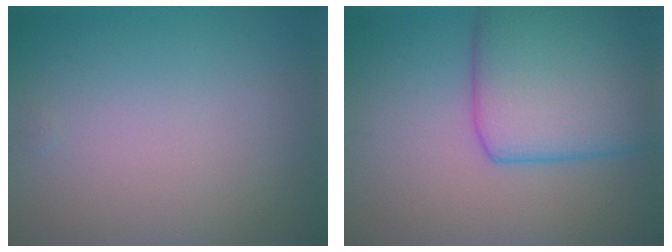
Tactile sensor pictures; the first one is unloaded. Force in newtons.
{"total": 8.5, "press": 8.5, "slide": 0.3}